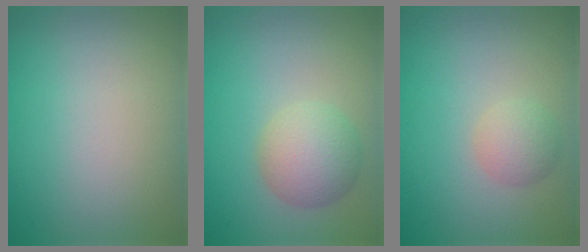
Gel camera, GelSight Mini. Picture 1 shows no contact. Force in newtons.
{"total": 4.0, "press": 4.0, "slide": 0.1}
{"total": 2.1, "press": 2.1, "slide": 0.1}